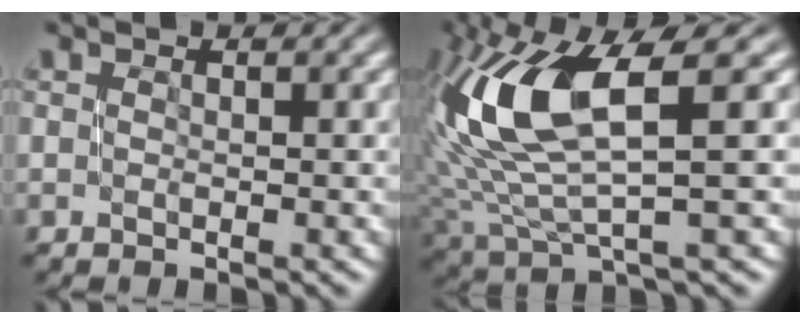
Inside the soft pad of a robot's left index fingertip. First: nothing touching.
{"total": 9.5, "force": [2.9, 3.0, 8.6], "torque": [-0.184, 0.006, 0.061]}